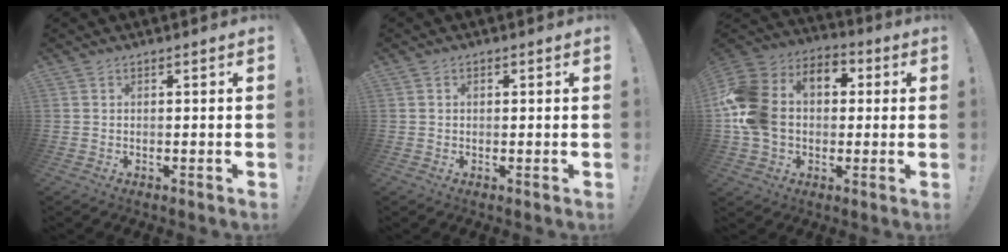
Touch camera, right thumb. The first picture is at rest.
{"total": 0.8, "force": [0.1, 0.7, 0.4], "torque": [-0.007, 0.003, 0.001]}
{"total": 18.2, "force": [1.5, 14.1, 11.4], "torque": [-0.227, 0.005, 0.034]}